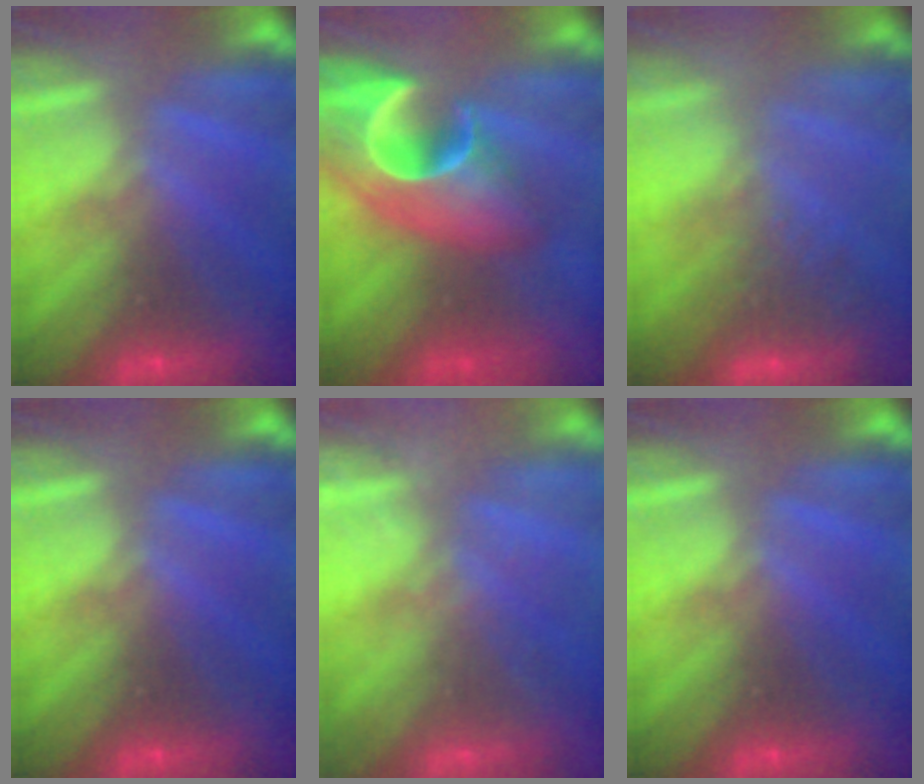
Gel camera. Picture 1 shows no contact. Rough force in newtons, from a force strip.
{"total": 7.9}
{"total": 2.7}
{"total": 0.0}
{"total": 1.8}
{"total": 0.0}